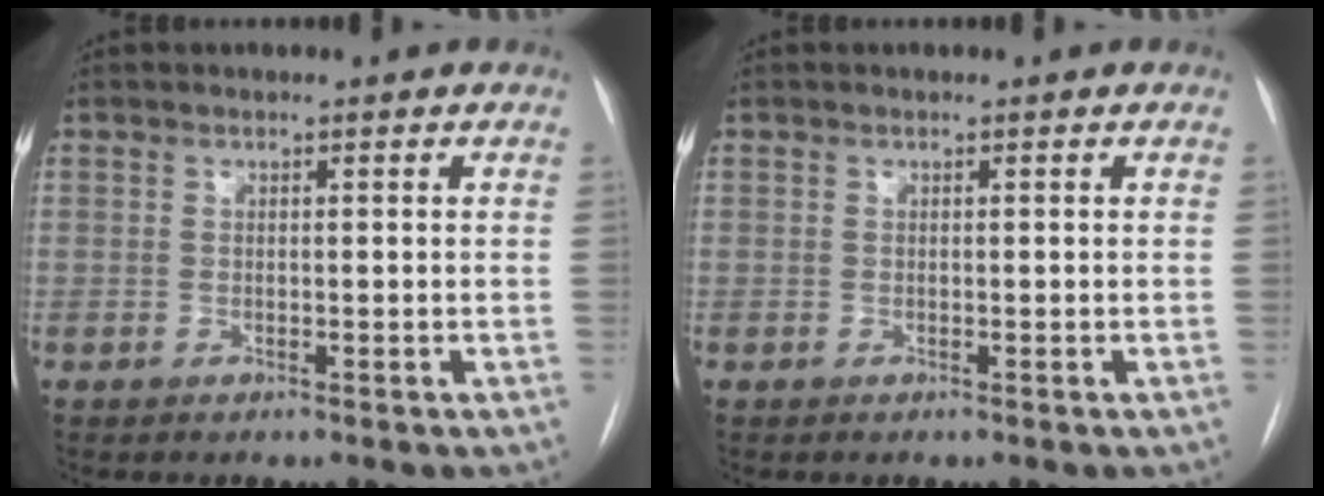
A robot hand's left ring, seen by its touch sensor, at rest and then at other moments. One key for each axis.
{"total": 0.0}